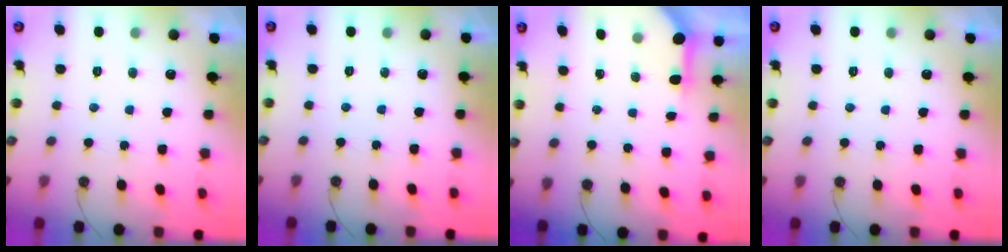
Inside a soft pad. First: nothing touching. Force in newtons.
{"total": 0.0}
{"total": 3.5, "press": 3.4, "slide": 0.4}
{"total": 0.0}